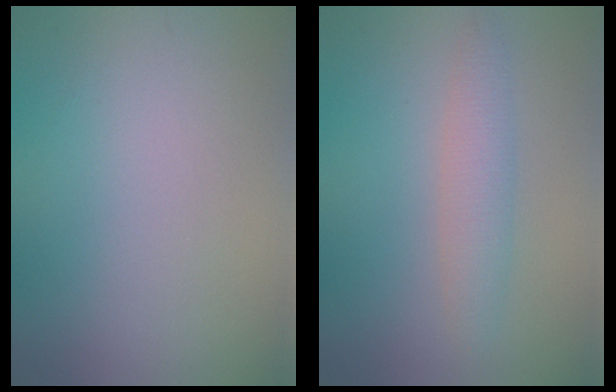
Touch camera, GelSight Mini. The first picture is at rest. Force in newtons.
{"total": 2.2, "press": 2.2, "slide": 0.0}